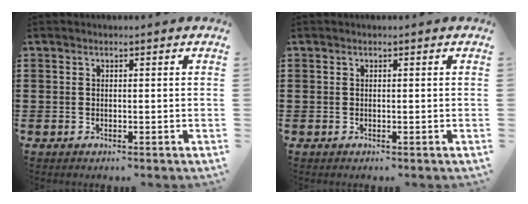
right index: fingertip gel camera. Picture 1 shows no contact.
{"total": 0.0}